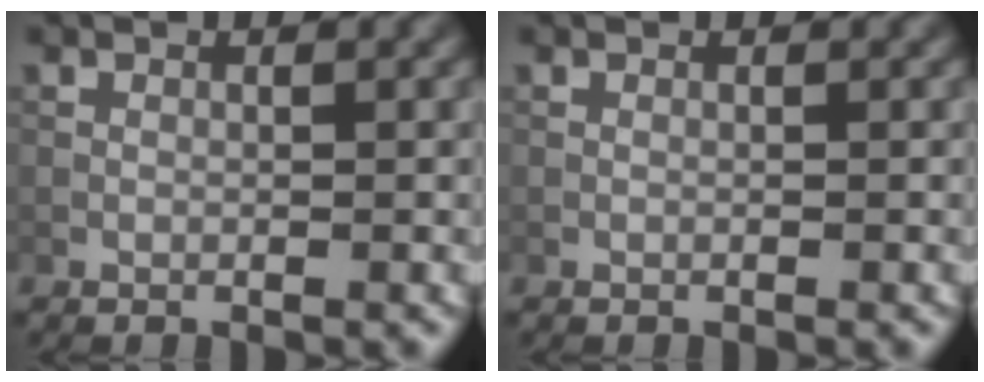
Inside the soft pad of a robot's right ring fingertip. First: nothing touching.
{"total": 0.0}